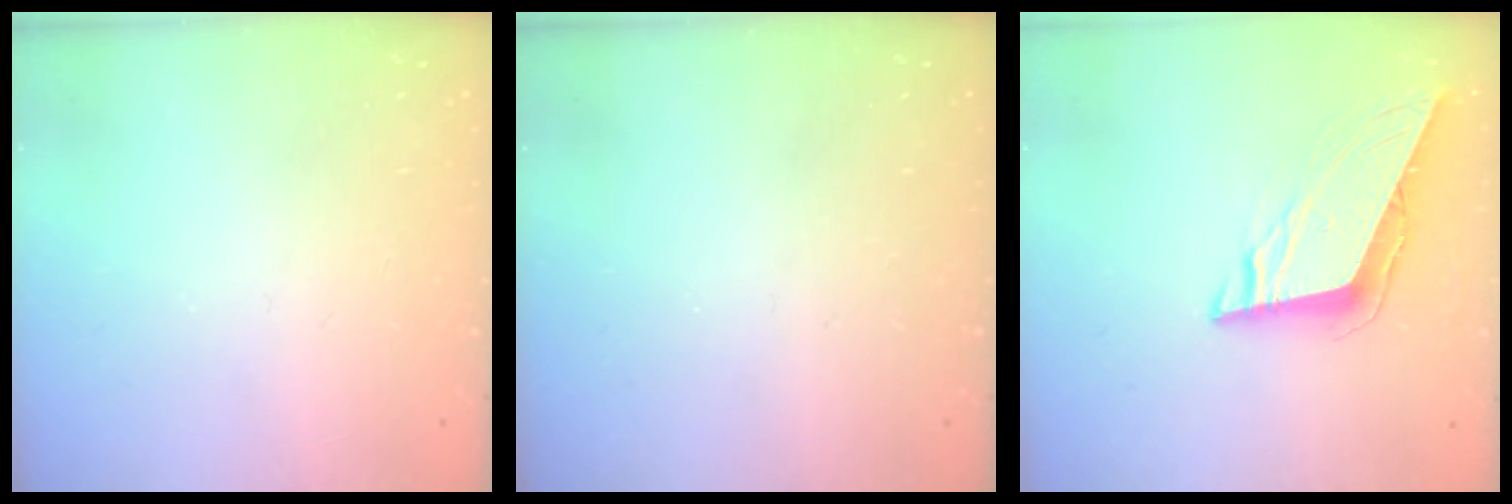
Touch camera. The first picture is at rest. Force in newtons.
{"total": 0.0}
{"total": 8.3, "press": 8.2, "slide": 1.5}